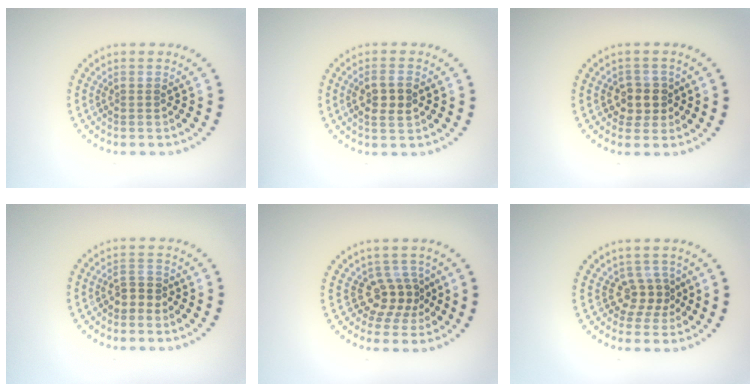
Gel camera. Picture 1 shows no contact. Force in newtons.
{"total": 2.7, "press": 2.7, "slide": 0.6}
{"total": 2.5, "press": 2.3, "slide": 0.9}
{"total": 1.8, "press": 1.6, "slide": 0.8}
{"total": 3.0, "press": 2.3, "slide": 1.9}
{"total": 2.4, "press": 1.9, "slide": 1.6}